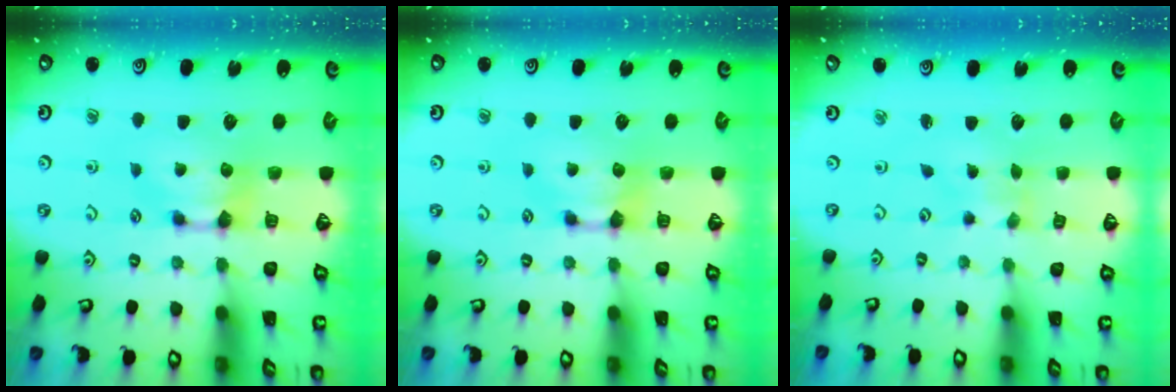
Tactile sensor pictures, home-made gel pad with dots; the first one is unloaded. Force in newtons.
{"total": 0.0}
{"total": 4.1, "press": 4.1, "slide": 0.7}